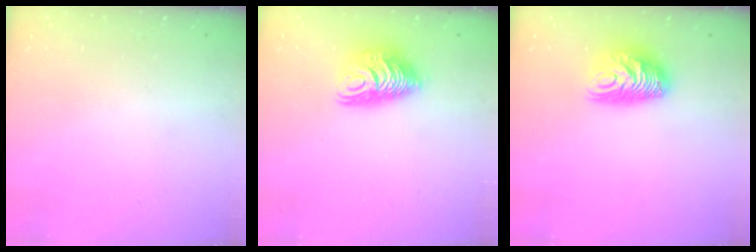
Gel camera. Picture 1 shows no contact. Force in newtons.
{"total": 10.2, "press": 10.2, "slide": 0.9}
{"total": 10.3, "press": 10.3, "slide": 0.5}